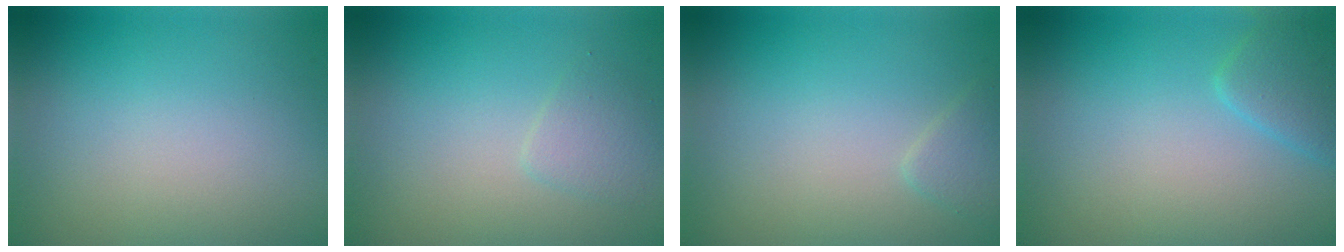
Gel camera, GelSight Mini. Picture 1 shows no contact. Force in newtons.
{"total": 1.6, "press": 1.6, "slide": 0.1}
{"total": 1.3, "press": 1.3, "slide": 0.1}
{"total": 2.6, "press": 2.6, "slide": 0.2}